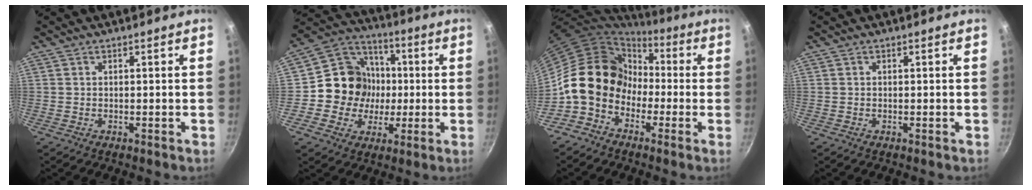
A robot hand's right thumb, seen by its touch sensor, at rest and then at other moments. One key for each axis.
{"total": 14.8, "fx": -0.5, "fy": 13.7, "fz": 5.3, "tx": -0.056, "ty": 0.025, "tz": -0.021}
{"total": 13.6, "fx": -1.9, "fy": 11.3, "fz": 7.2, "tx": -0.078, "ty": 0.042, "tz": -0.046}
{"total": 0.0}